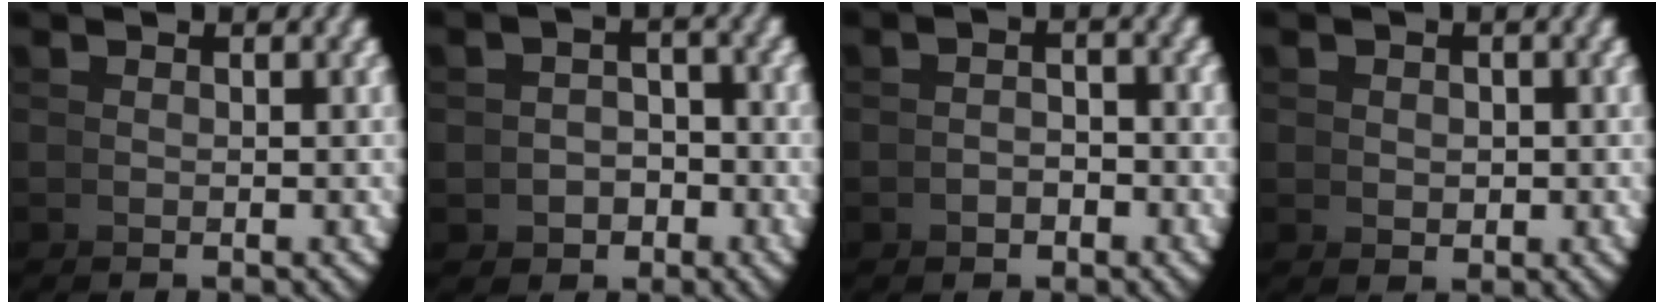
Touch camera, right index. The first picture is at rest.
{"total": 3.5, "force": [-1.9, 2.8, 0.9], "torque": [0.001, -0.009, -0.031]}
{"total": 1.3, "force": [-1.3, 0.2, 0.1], "torque": [0.019, 0.003, -0.027]}
{"total": 0.7, "force": [0.4, 0.4, 0.4], "torque": [-0.001, 0.000, 0.015]}